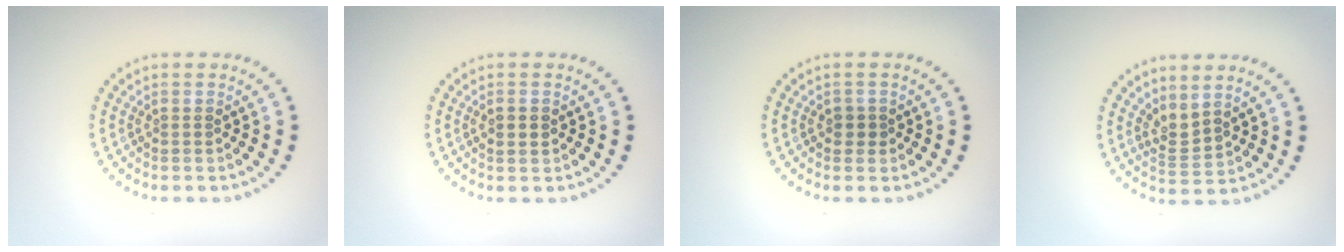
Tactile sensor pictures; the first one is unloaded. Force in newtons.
{"total": 1.0, "press": 1.0, "slide": 0.1}
{"total": 1.2, "press": 1.0, "slide": 0.6}
{"total": 2.1, "press": 1.4, "slide": 1.6}